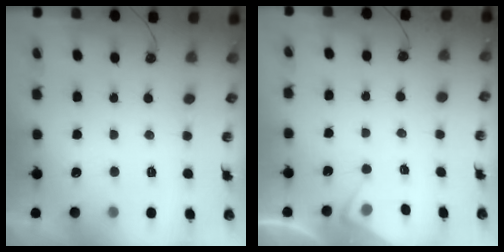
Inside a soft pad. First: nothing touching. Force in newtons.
{"total": 3.8, "press": 3.8, "slide": 0.6}